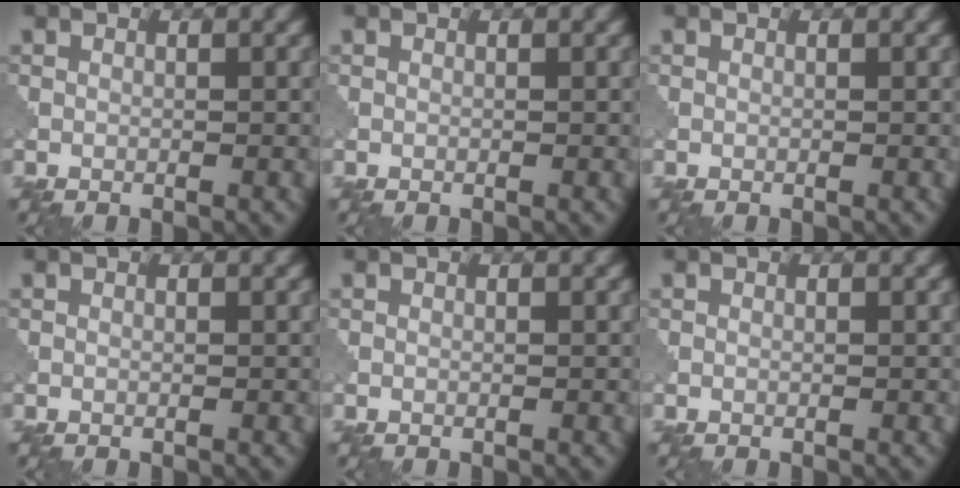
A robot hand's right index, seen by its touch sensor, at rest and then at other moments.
{"total": 0.0}
{"total": 0.0}
{"total": 0.0}
{"total": 0.0}
{"total": 0.0}